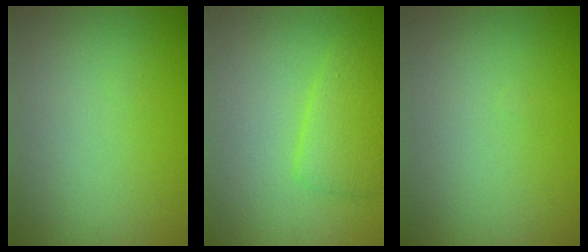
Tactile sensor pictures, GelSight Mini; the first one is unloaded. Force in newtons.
{"total": 3.0, "press": 3.0, "slide": 0.2}
{"total": 0.0}